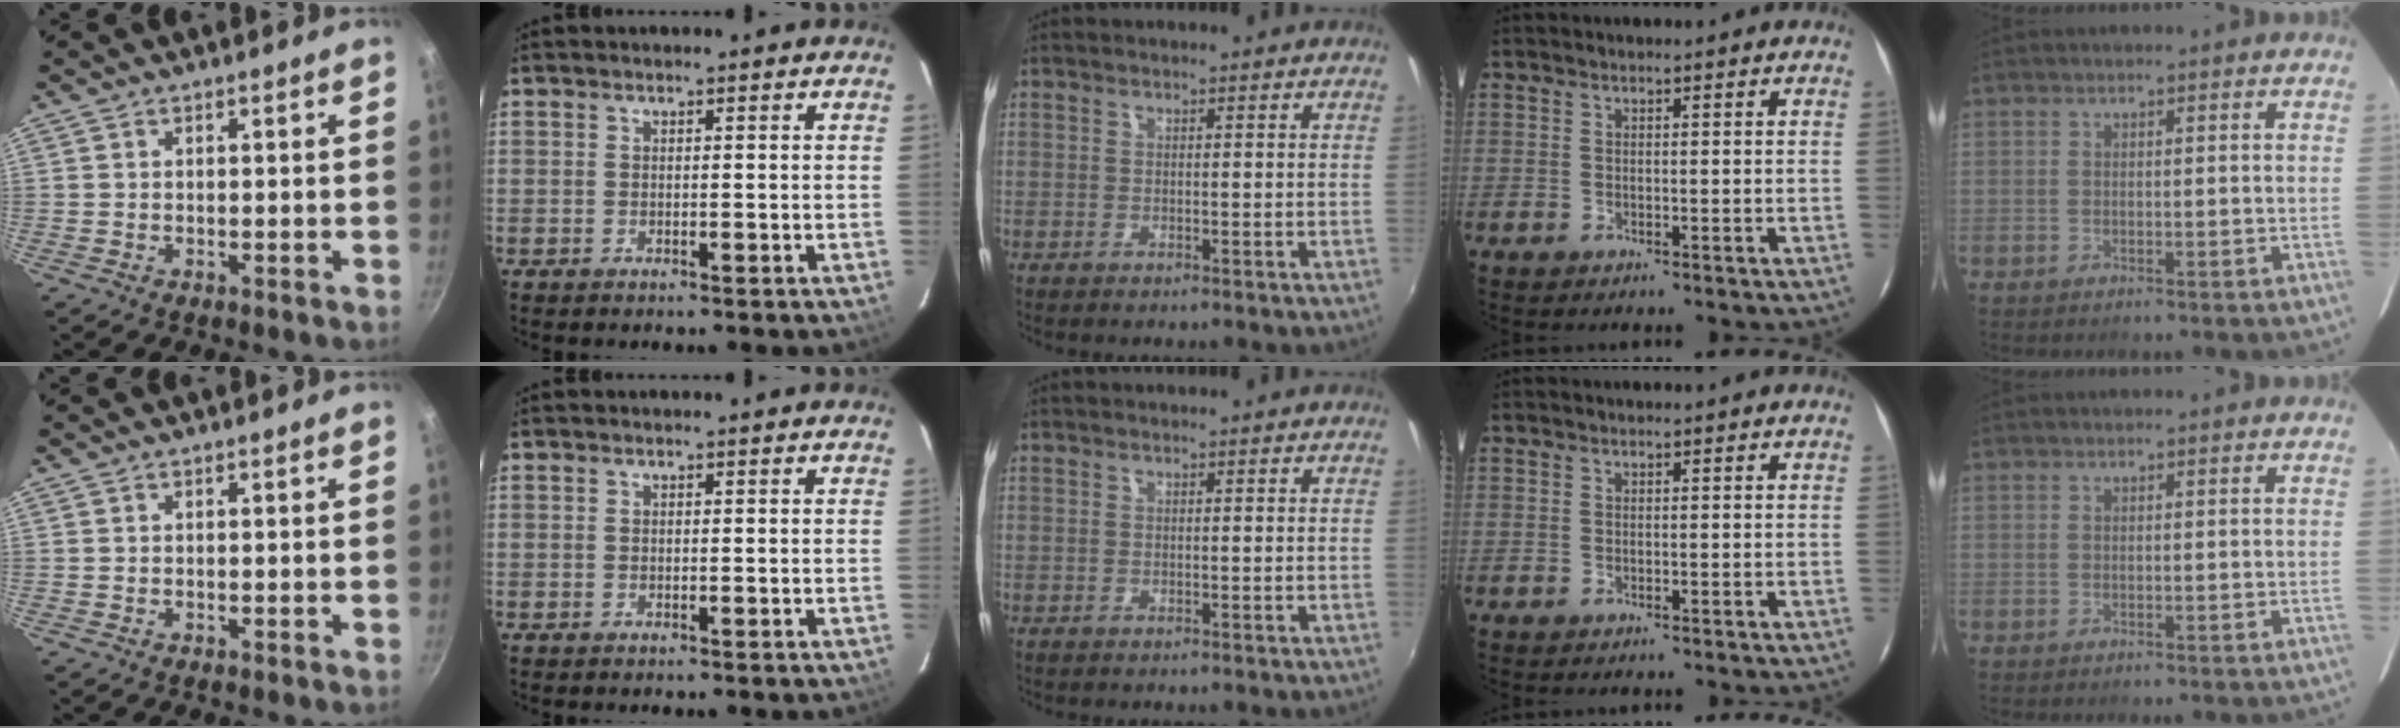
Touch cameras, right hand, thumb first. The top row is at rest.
{}